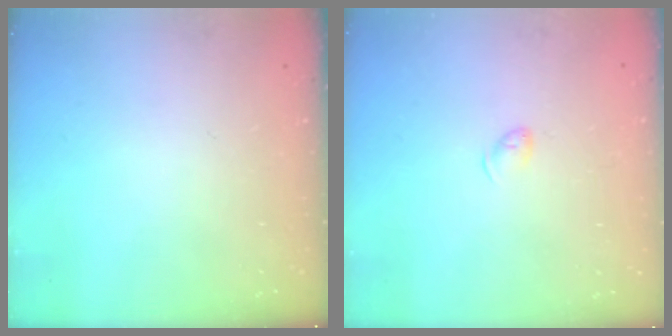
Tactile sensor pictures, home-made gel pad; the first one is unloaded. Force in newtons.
{"total": 3.8, "press": 3.8, "slide": 0.6}